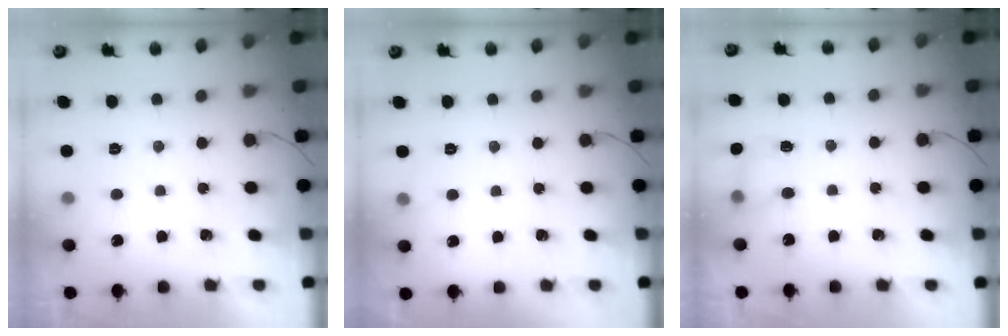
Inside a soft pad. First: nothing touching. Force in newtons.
{"total": 2.8, "press": 2.5, "slide": 1.1}
{"total": 4.4, "press": 4.3, "slide": 1.0}